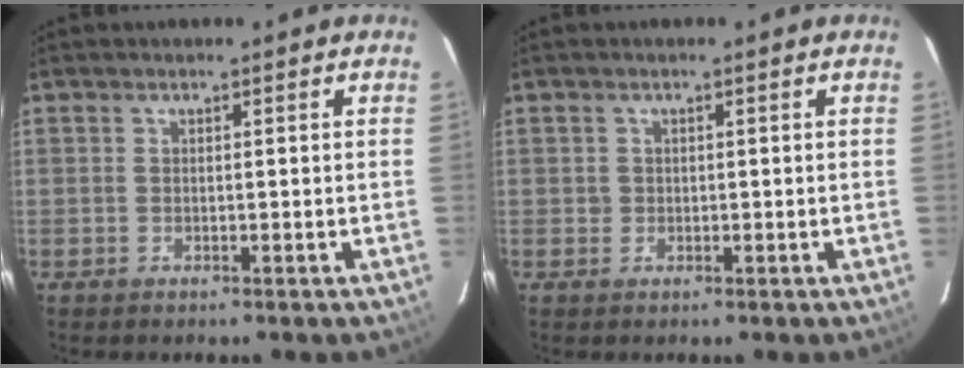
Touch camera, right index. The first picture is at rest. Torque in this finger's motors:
{"motor_torque": [0.11, 0.03, 0.08, 0.01]}